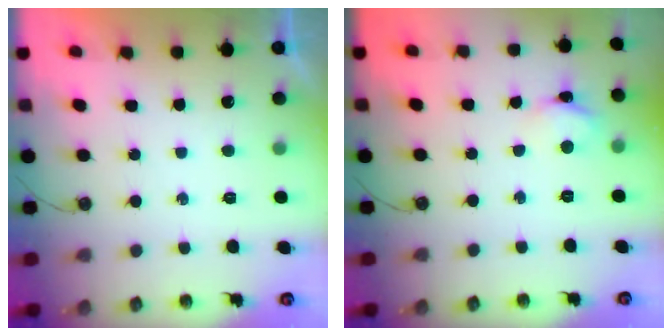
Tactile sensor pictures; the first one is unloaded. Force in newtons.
{"total": 4.2, "press": 4.2, "slide": 0.4}